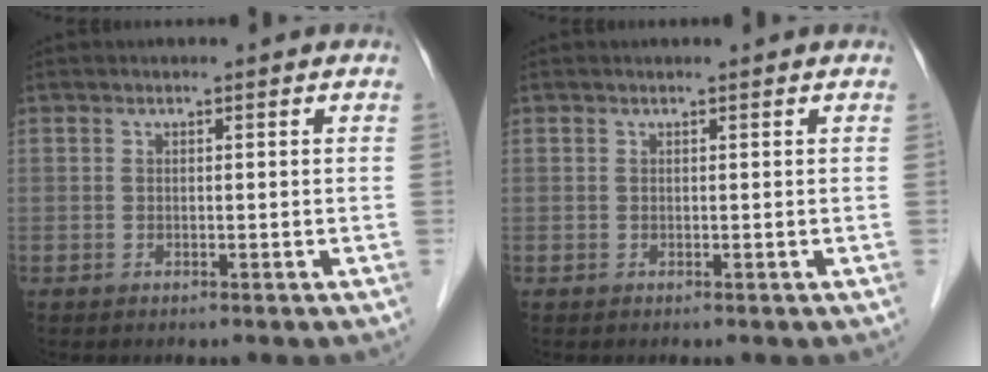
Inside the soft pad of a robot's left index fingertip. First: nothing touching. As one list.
[{"total": 0.9, "force": [0.9, 0.0, 0.2], "torque": [-0.009, 0.004, 0.011]}]